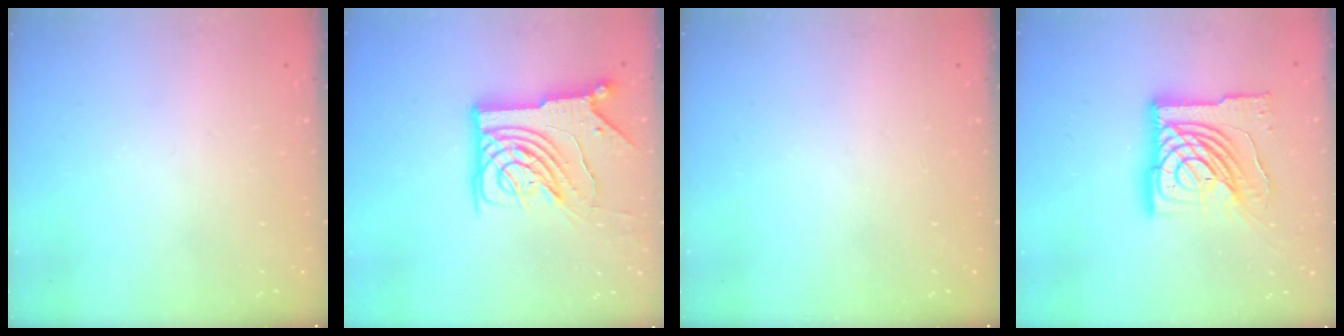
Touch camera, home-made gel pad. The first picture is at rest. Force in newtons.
{"total": 14.1, "press": 14.0, "slide": 1.8}
{"total": 0.0}
{"total": 23.1, "press": 22.9, "slide": 2.5}